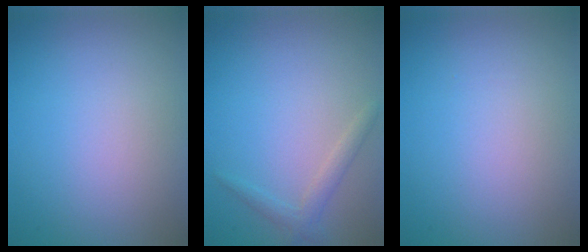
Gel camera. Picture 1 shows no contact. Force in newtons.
{"total": 1.5, "press": 1.5, "slide": 0.1}
{"total": 0.0}